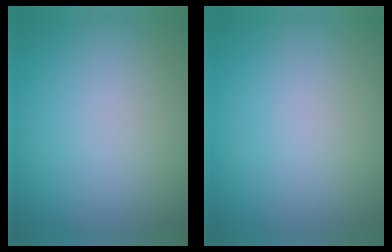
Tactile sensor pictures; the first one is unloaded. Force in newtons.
{"total": 0.0}